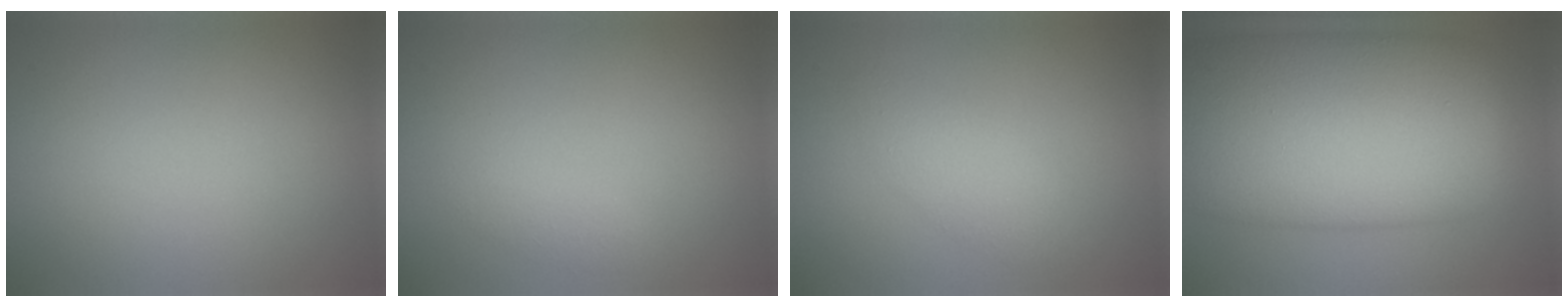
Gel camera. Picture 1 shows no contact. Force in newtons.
{"total": 1.0, "press": 1.0, "slide": 0.0}
{"total": 2.2, "press": 2.2, "slide": 0.0}
{"total": 17.6, "press": 17.6, "slide": 0.1}